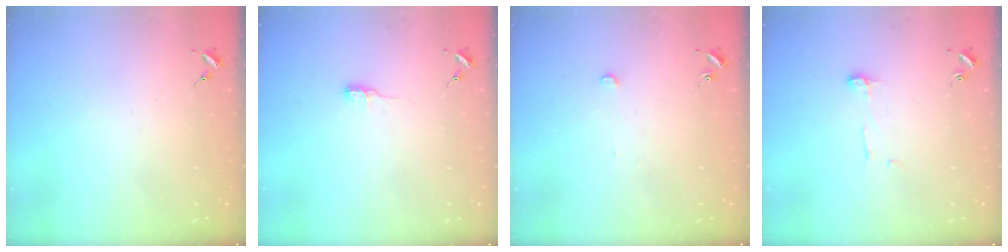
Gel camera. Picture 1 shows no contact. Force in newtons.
{"total": 5.1, "press": 5.0, "slide": 0.5}
{"total": 2.4, "press": 2.4, "slide": 0.2}
{"total": 4.3, "press": 4.3, "slide": 0.4}